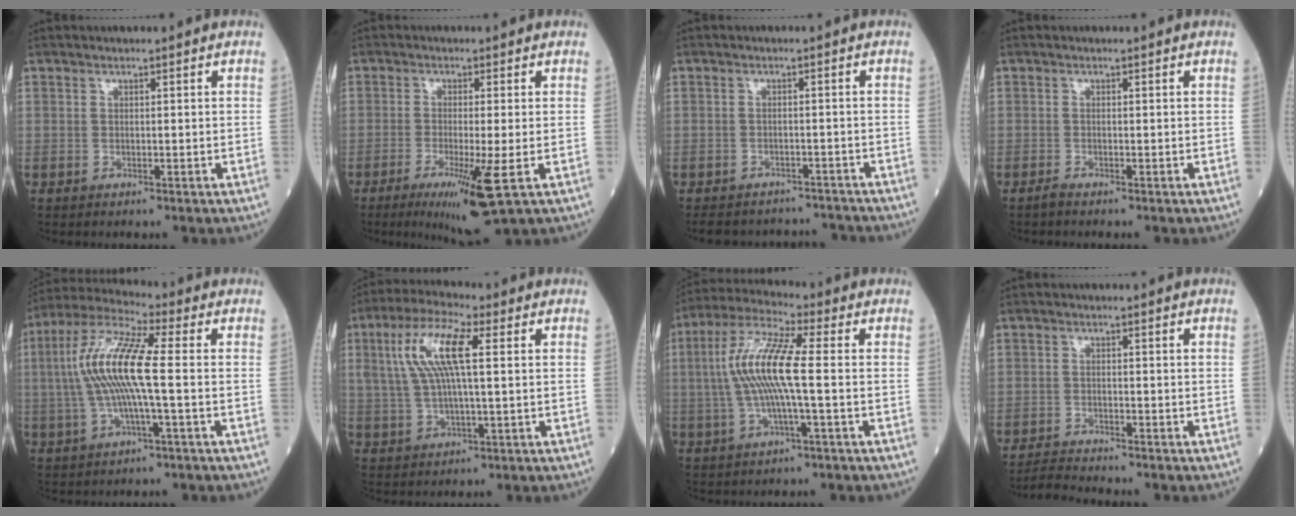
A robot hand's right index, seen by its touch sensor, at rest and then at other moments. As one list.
[{"total": 8.4, "force": [-3.5, -0.3, 7.6], "torque": [-0.129, -0.029, -0.056]}, {"total": 9.7, "force": [-9.1, 3.3, 0.8], "torque": [-0.007, 0.020, -0.110]}, {"total": 0.8, "force": [-0.7, -0.1, 0.1], "torque": [-0.007, -0.002, -0.016]}, {"total": 12.6, "force": [-0.1, 1.4, 12.5], "torque": [-0.263, 0.016, -0.011]}, {"total": 10.4, "force": [2.6, 2.1, 9.8], "torque": [-0.211, 0.019, 0.050]}, {"total": 11.2, "force": [-0.2, 1.1, 11.1], "torque": [-0.233, 0.016, -0.011]}, {"total": 3.4, "force": [-3.4, -0.7, 0.0], "torque": [-0.004, -0.019, -0.062]}]